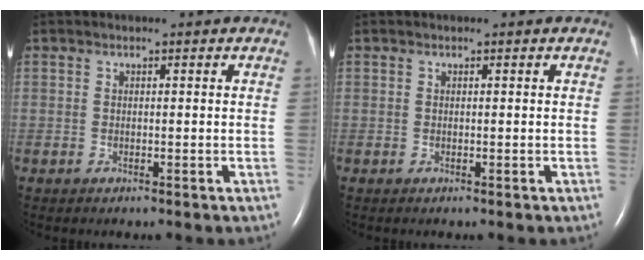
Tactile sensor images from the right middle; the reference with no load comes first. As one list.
[{"total": 0.0}]